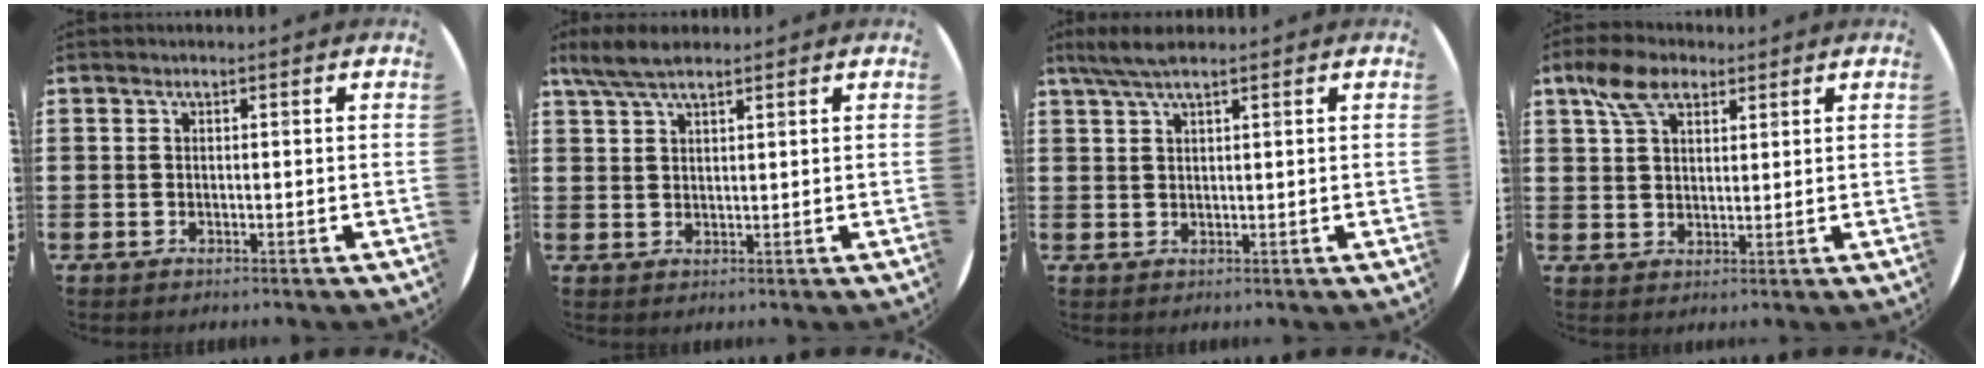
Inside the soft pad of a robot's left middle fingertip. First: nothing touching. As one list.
[{"total": 4.4, "force": [3.4, 1.2, 2.6], "torque": [-0.056, 0.001, 0.063]}, {"total": 3.1, "force": [2.3, 0.4, 2.0], "torque": [-0.042, 0.005, 0.042]}, {"total": 6.0, "force": [3.9, 3.2, 3.2], "torque": [-0.066, 0.006, 0.071]}]